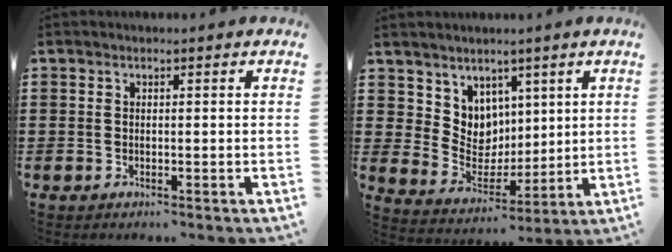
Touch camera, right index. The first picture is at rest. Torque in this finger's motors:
{"motor_torque": [0.29, 0.09, 0.22, 0.06]}